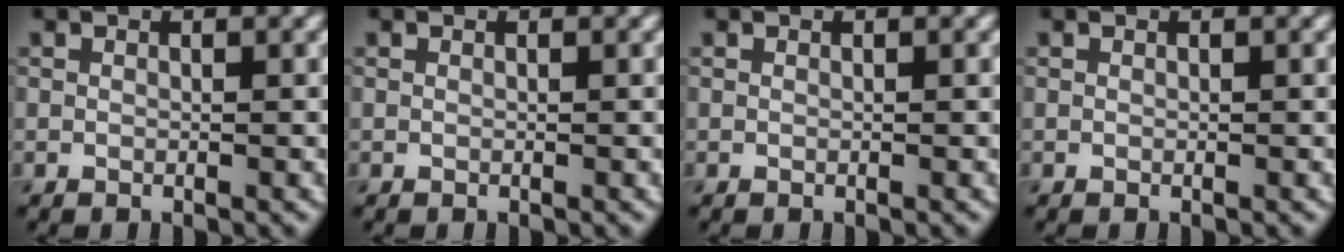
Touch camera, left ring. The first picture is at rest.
{"total": 0.0}
{"total": 0.0}
{"total": 0.0}